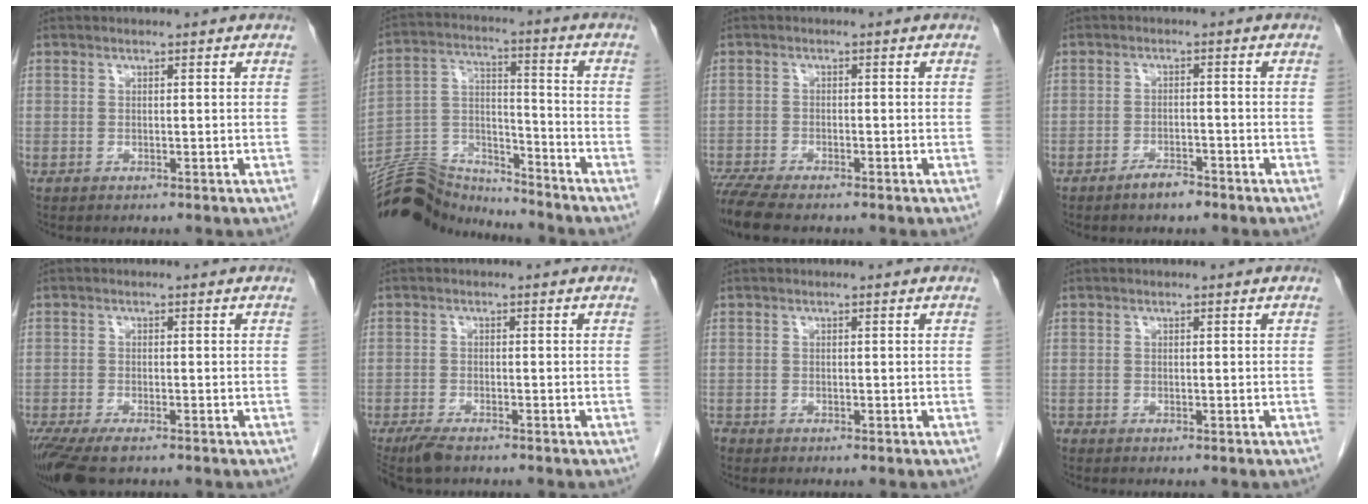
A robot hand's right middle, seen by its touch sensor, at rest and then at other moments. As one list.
[{"total": 14.5, "force": [-14.4, 1.4, 1.4], "torque": [-0.035, 0.037, -0.260]}, {"total": 6.6, "force": [-5.6, 1.1, 3.4], "torque": [-0.064, -0.015, -0.099]}, {"total": 2.9, "force": [-2.3, 0.8, 1.6], "torque": [-0.030, 0.000, -0.038]}, {"total": 7.3, "force": [-5.3, 1.9, 4.7], "torque": [-0.082, -0.017, -0.089]}, {"total": 4.5, "force": [-3.6, 1.1, 2.4], "torque": [-0.045, -0.011, -0.060]}, {"total": 0.6, "force": [-0.5, 0.3, 0.1], "torque": [-0.001, 0.000, -0.015]}, {"total": 0.0}]